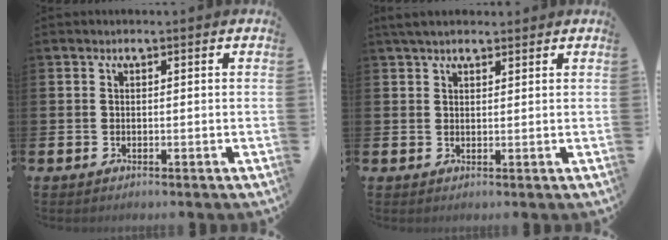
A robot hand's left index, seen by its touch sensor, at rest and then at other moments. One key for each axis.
{"total": 3.2, "fx": 2.8, "fy": 1.2, "fz": 1.2, "tx": -0.019, "ty": -0.003, "tz": 0.050}